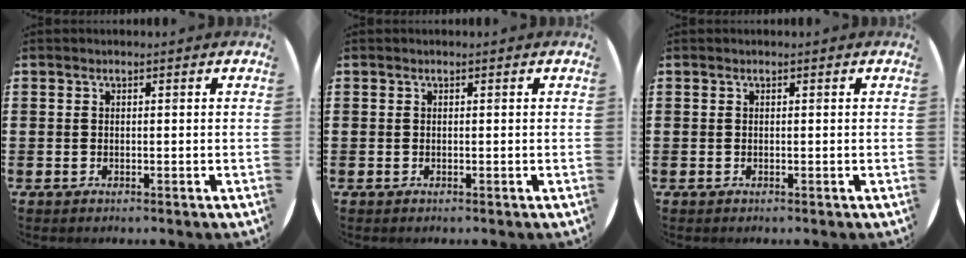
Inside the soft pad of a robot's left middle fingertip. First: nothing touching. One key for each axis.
{"total": 0.0}
{"total": 0.0}